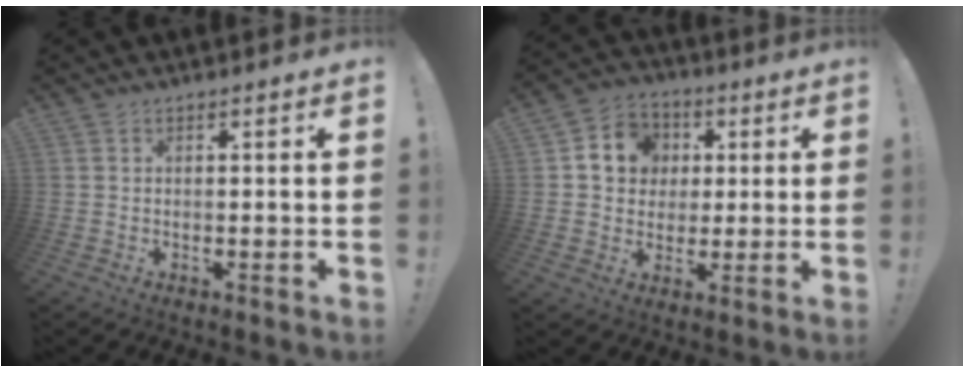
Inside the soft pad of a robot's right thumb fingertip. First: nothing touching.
{"total": 10.6, "force": [2.2, 9.7, 3.7], "torque": [-0.054, 0.003, 0.050]}